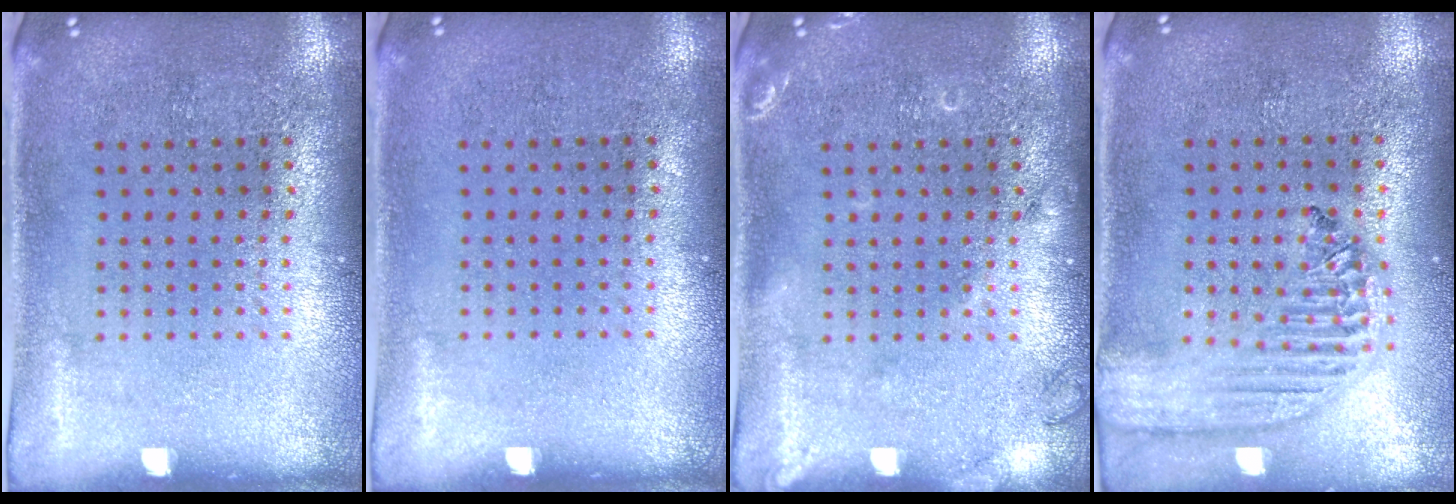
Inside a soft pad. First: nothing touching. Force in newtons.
{"total": 0.0}
{"total": 1.5, "press": 1.5, "slide": 0.3}
{"total": 2.1, "press": 1.9, "slide": 1.0}